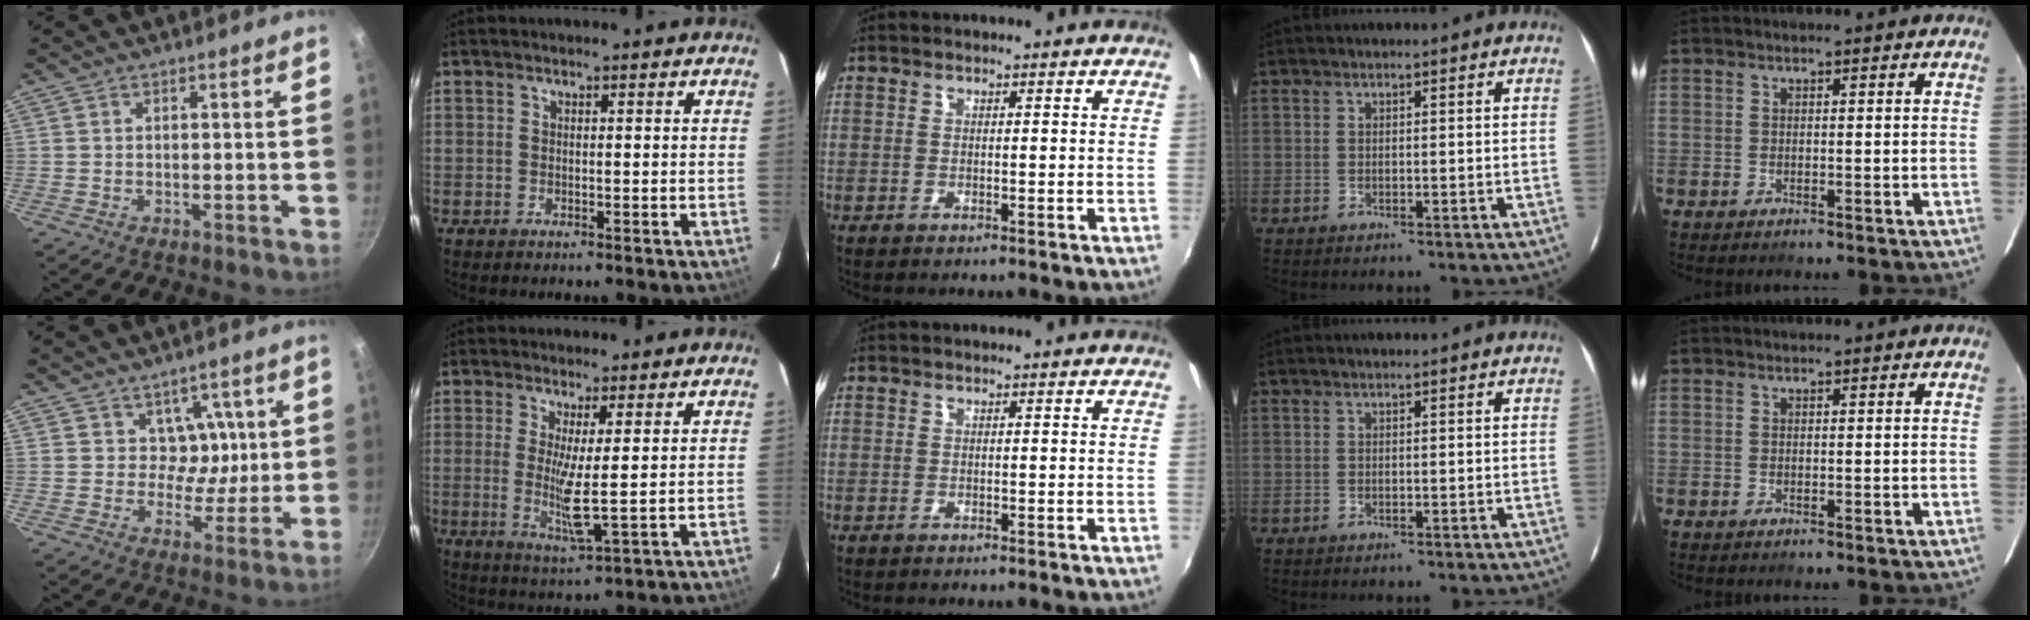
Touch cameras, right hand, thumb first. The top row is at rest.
{"thumb": {"total": 7.7, "force": [2.8, 6.6, 2.7], "torque": [0.004, -0.035, 0.041]}, "index": {"total": 8.9, "force": [2.5, 0.0, 8.5], "torque": [-0.151, -0.030, 0.042]}}